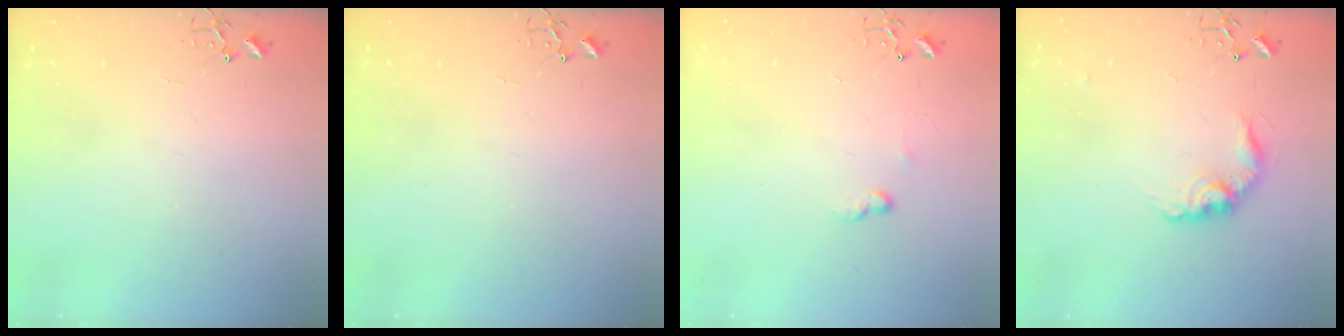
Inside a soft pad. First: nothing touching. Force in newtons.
{"total": 0.0}
{"total": 5.9, "press": 5.9, "slide": 0.8}
{"total": 11.9, "press": 11.9, "slide": 0.7}